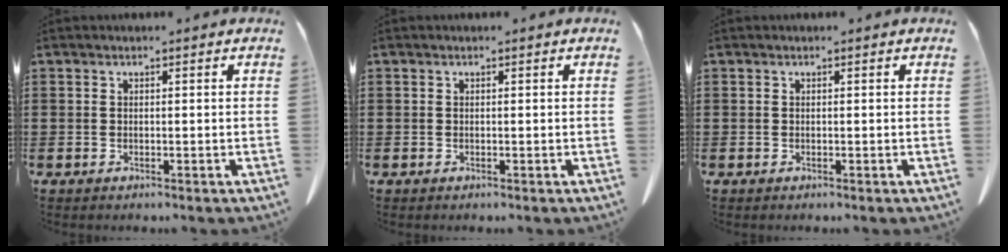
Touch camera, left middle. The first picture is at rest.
{"total": 0.0}
{"total": 0.0}